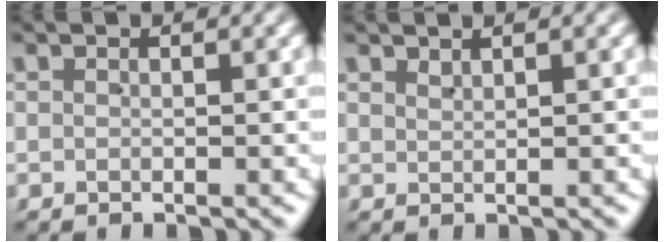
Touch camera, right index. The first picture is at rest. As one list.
[{"total": 1.1, "force": [1.1, -0.3, 0.1], "torque": [0.001, -0.001, 0.024]}]